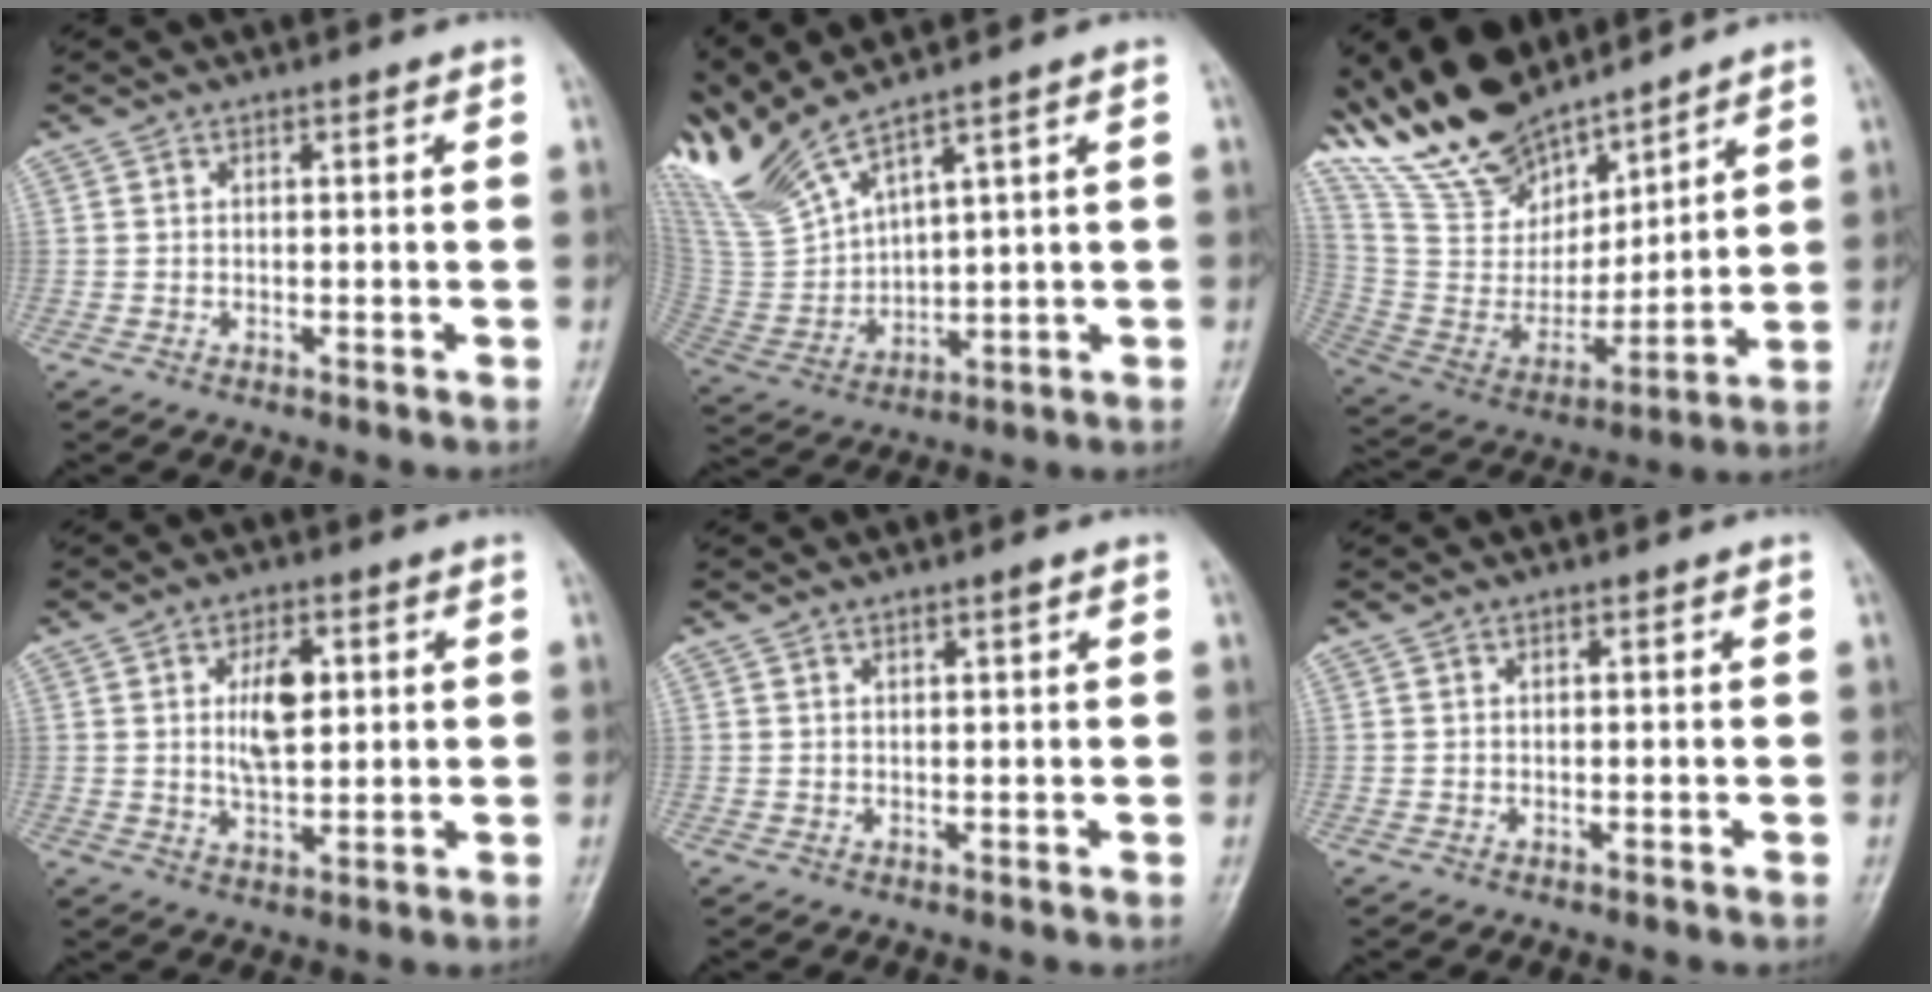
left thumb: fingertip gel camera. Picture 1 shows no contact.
{"total": 12.4, "force": [10.2, 1.1, 6.9], "torque": [-0.161, -0.045, 0.232]}
{"total": 21.2, "force": [17.5, 8.4, 8.4], "torque": [-0.121, -0.077, 0.336]}
{"total": 7.5, "force": [1.6, 4.0, 6.2], "torque": [-0.094, -0.009, 0.030]}
{"total": 1.2, "force": [0.8, 0.1, 0.9], "torque": [-0.014, -0.001, 0.013]}
{"total": 0.0}